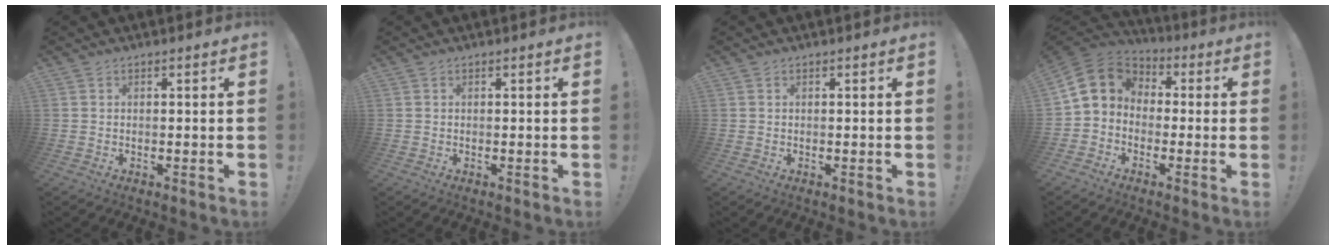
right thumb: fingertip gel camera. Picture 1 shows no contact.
{"total": 0.0}
{"total": 0.0}
{"total": 9.7, "force": [0.5, 8.4, 4.9], "torque": [-0.093, 0.012, 0.019]}